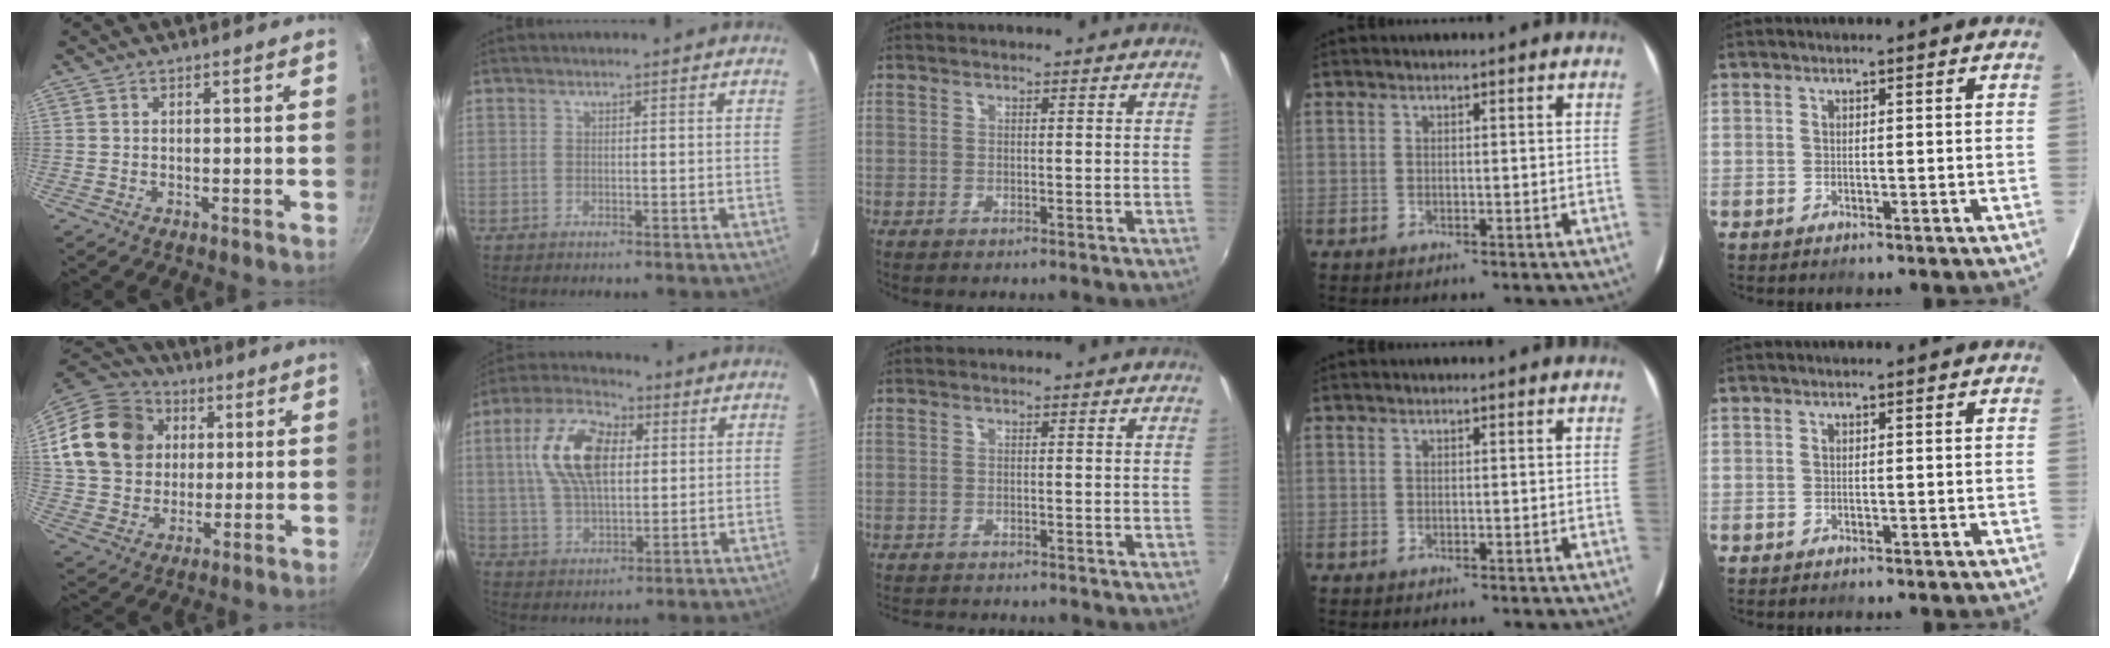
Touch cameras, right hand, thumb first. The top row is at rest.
{"thumb": {"total": 20.0, "force": [4.8, 16.4, 10.5], "torque": [-0.182, 0.021, 0.087]}, "index": {"total": 14.6, "force": [3.4, 7.8, 11.8], "torque": [-0.230, 0.024, 0.064]}, "middle": {"total": 3.2, "force": [-3.1, 0.4, 0.7], "torque": [-0.023, -0.018, -0.053]}}